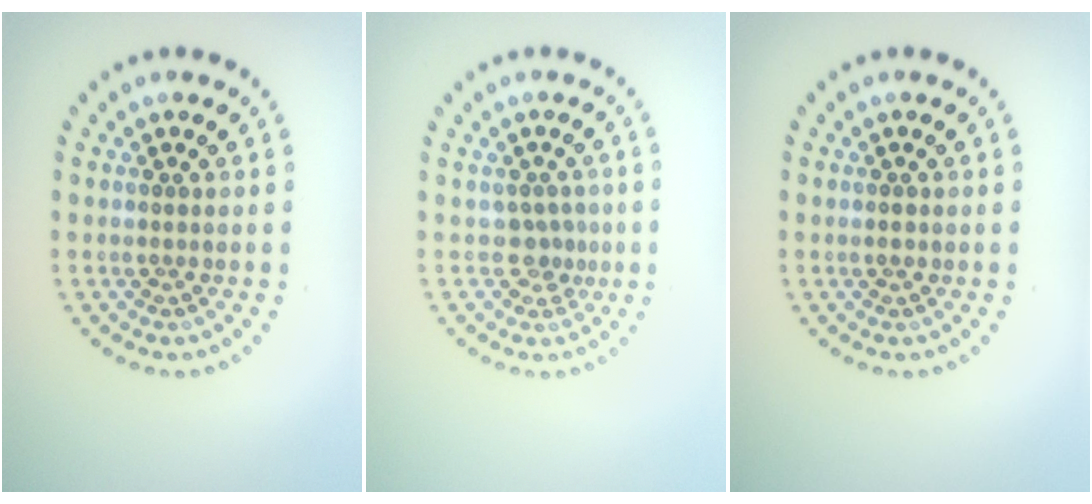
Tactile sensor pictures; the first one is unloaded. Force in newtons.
{"total": 1.5, "press": 1.2, "slide": 0.9}
{"total": 0.8, "press": 0.8, "slide": 0.1}